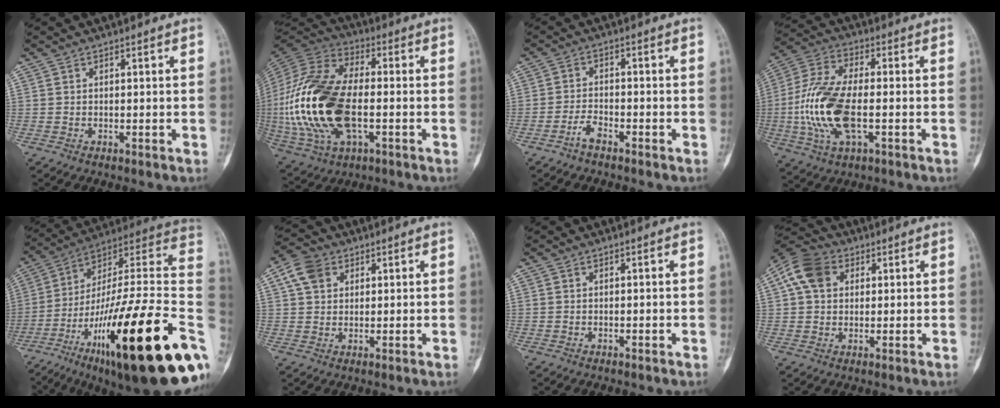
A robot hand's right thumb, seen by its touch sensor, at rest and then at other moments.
{"total": 27.1, "force": [-3.4, 14.2, 22.8], "torque": [-0.504, 0.001, -0.056]}
{"total": 2.9, "force": [-2.3, 0.9, 1.5], "torque": [-0.032, 0.017, -0.046]}
{"total": 16.0, "force": [-2.7, 7.0, 14.1], "torque": [-0.312, 0.014, -0.052]}
{"total": 36.5, "force": [-10.9, 8.1, 33.9], "torque": [-0.448, 0.065, -0.179]}
{"total": 5.2, "force": [2.5, 3.4, 2.9], "torque": [-0.049, 0.004, 0.043]}
{"total": 0.0}
{"total": 8.5, "force": [3.0, 6.0, 5.3], "torque": [-0.097, 0.012, 0.047]}